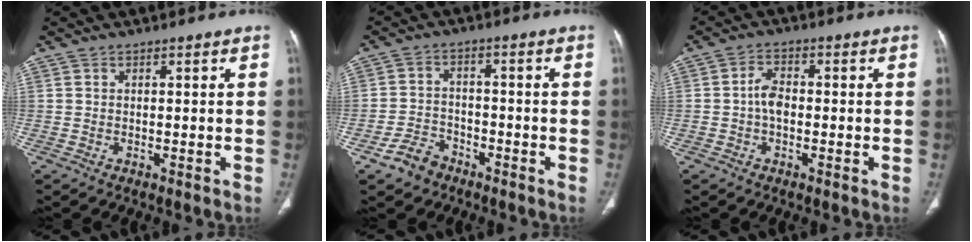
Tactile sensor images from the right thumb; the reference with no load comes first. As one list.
[{"total": 5.7, "force": [-3.9, 3.8, 1.7], "torque": [-0.025, 0.026, -0.068]}, {"total": 3.7, "force": [-0.6, 2.3, 2.8], "torque": [-0.043, 0.013, -0.018]}]